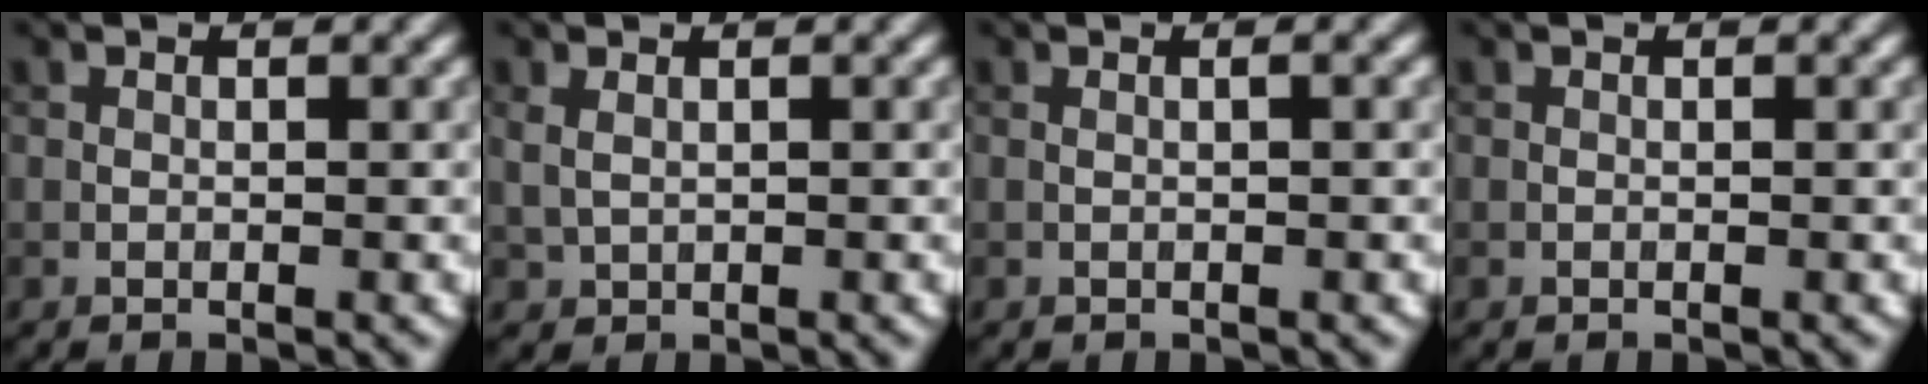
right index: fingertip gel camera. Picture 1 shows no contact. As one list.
[{"total": 1.3, "force": [0.5, 0.9, 0.9], "torque": [-0.025, 0.000, 0.013]}, {"total": 1.3, "force": [0.5, 0.5, 1.1], "torque": [-0.013, -0.003, -0.002]}, {"total": 0.0}]